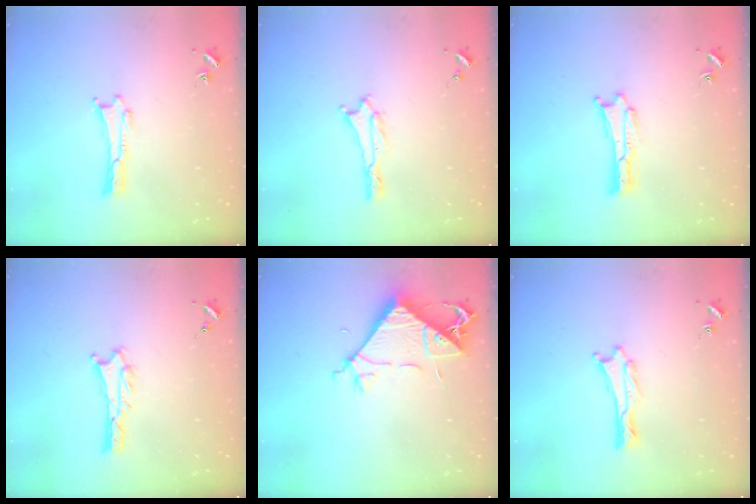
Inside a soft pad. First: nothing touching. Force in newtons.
{"total": 0.0}
{"total": 0.0}
{"total": 2.0, "press": 2.0, "slide": 0.3}
{"total": 7.2, "press": 7.1, "slide": 1.2}
{"total": 0.6, "press": 0.5, "slide": 0.1}